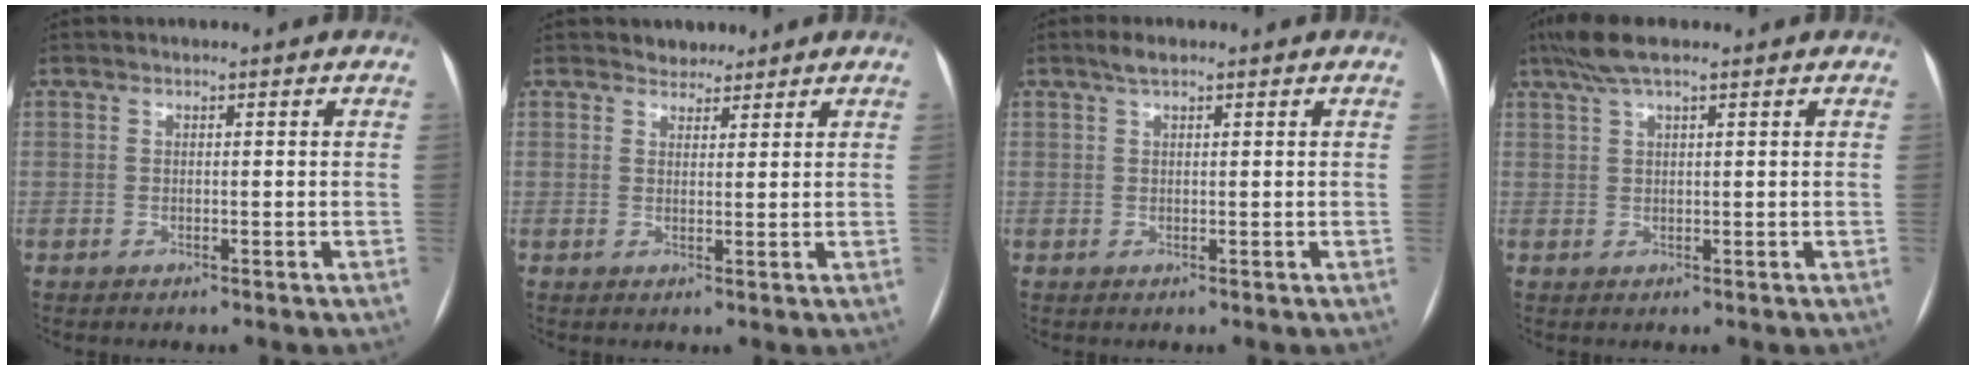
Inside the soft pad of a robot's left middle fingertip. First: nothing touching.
{"total": 2.4, "force": [2.1, 1.2, 0.0], "torque": [0.000, 0.005, 0.032]}
{"total": 1.9, "force": [1.3, 0.4, 1.2], "torque": [-0.027, 0.009, 0.025]}
{"total": 5.4, "force": [4.0, 0.8, 3.6], "torque": [-0.076, 0.029, 0.074]}